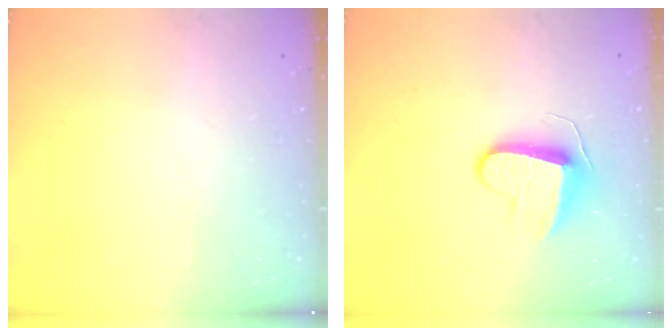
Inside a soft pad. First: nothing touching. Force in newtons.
{"total": 8.9, "press": 8.9, "slide": 0.1}